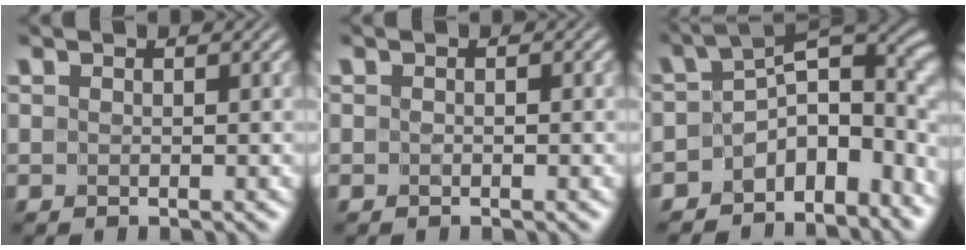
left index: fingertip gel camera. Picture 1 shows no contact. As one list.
[{"total": 0.0}, {"total": 9.0, "force": [-3.9, 5.9, 5.5], "torque": [-0.050, -0.009, -0.069]}]